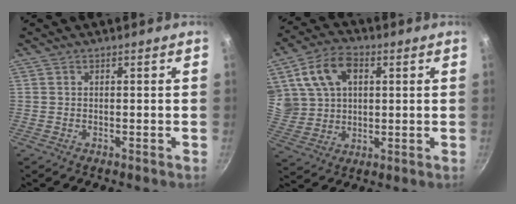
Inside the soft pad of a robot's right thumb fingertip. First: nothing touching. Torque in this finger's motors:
{"motor_torque": [0.72, 1.01, 1.49, 0.20, 0.19]}